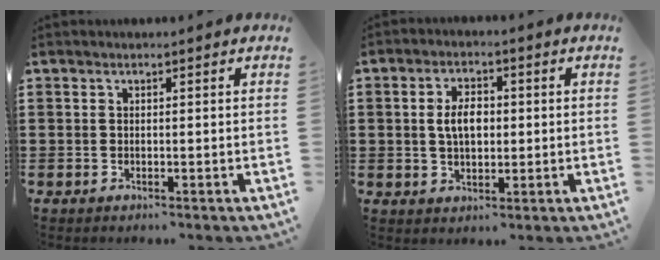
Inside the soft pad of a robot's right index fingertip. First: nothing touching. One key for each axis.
{"total": 4.8, "fx": 0.3, "fy": 2.6, "fz": 4.0, "tx": -0.073, "ty": 0.007, "tz": 0.000}